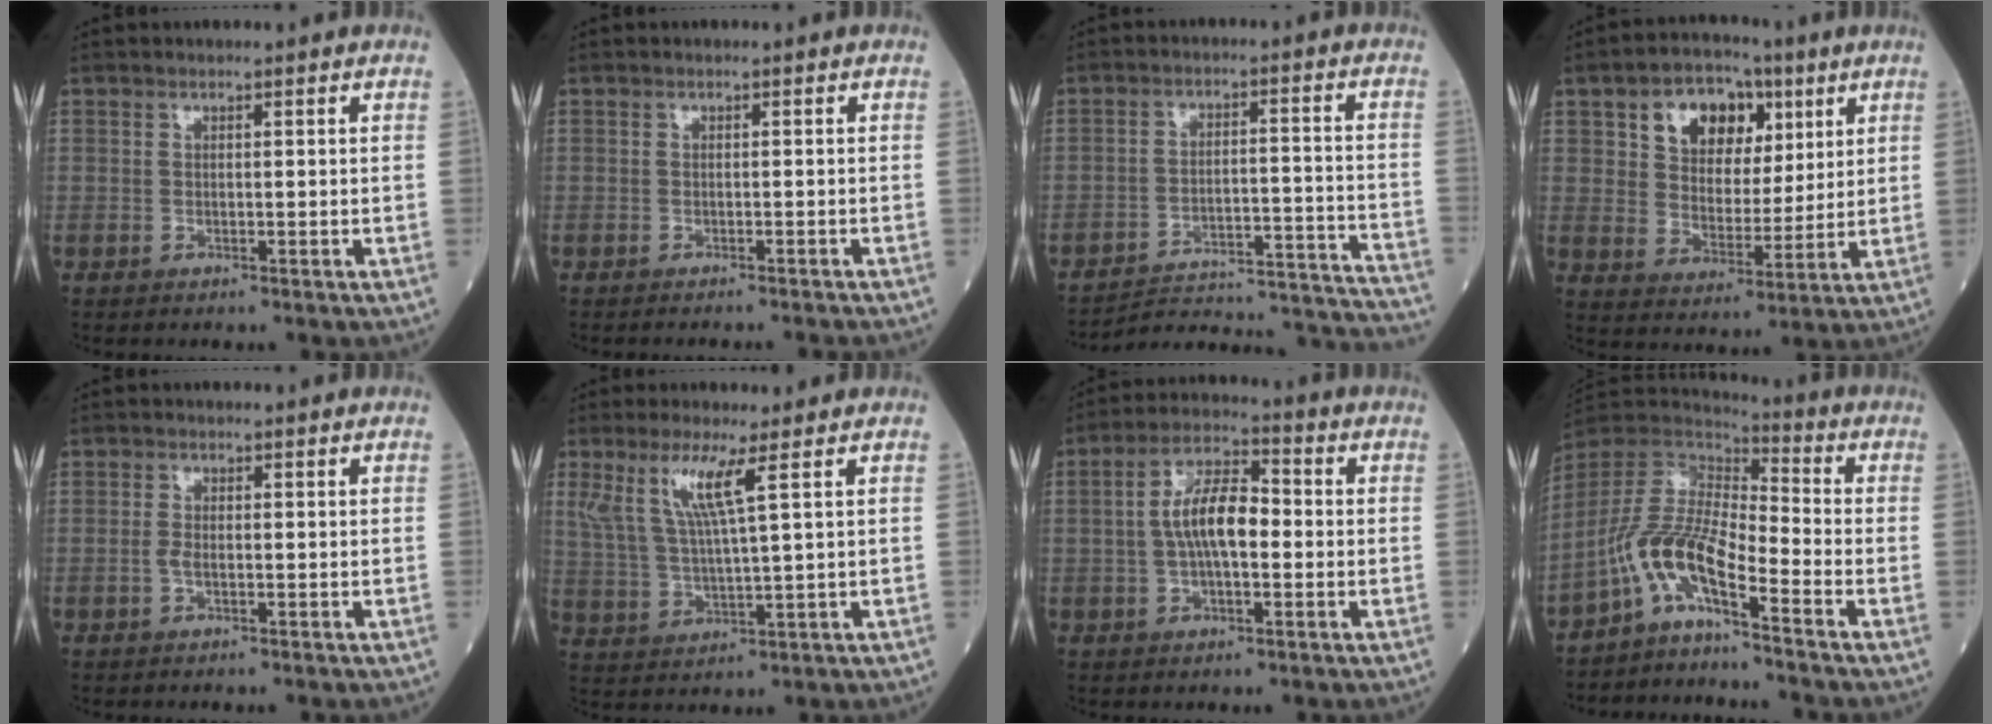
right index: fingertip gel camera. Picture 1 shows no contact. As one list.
[{"total": 4.0, "force": [-3.9, -0.4, 1.0], "torque": [-0.011, -0.013, -0.047]}, {"total": 22.7, "force": [-22.1, 0.8, 4.9], "torque": [-0.027, 0.007, -0.292]}, {"total": 11.0, "force": [5.1, 7.3, 6.4], "torque": [-0.107, 0.028, 0.088]}, {"total": 1.4, "force": [-0.4, 0.5, 1.2], "torque": [-0.026, 0.002, -0.007]}, {"total": 7.3, "force": [3.4, -0.1, 6.5], "torque": [-0.141, 0.002, 0.075]}, {"total": 8.6, "force": [-0.2, 3.1, 8.0], "torque": [-0.158, 0.019, -0.011]}, {"total": 9.0, "force": [-5.7, 1.6, 6.8], "torque": [-0.153, 0.016, -0.116]}]